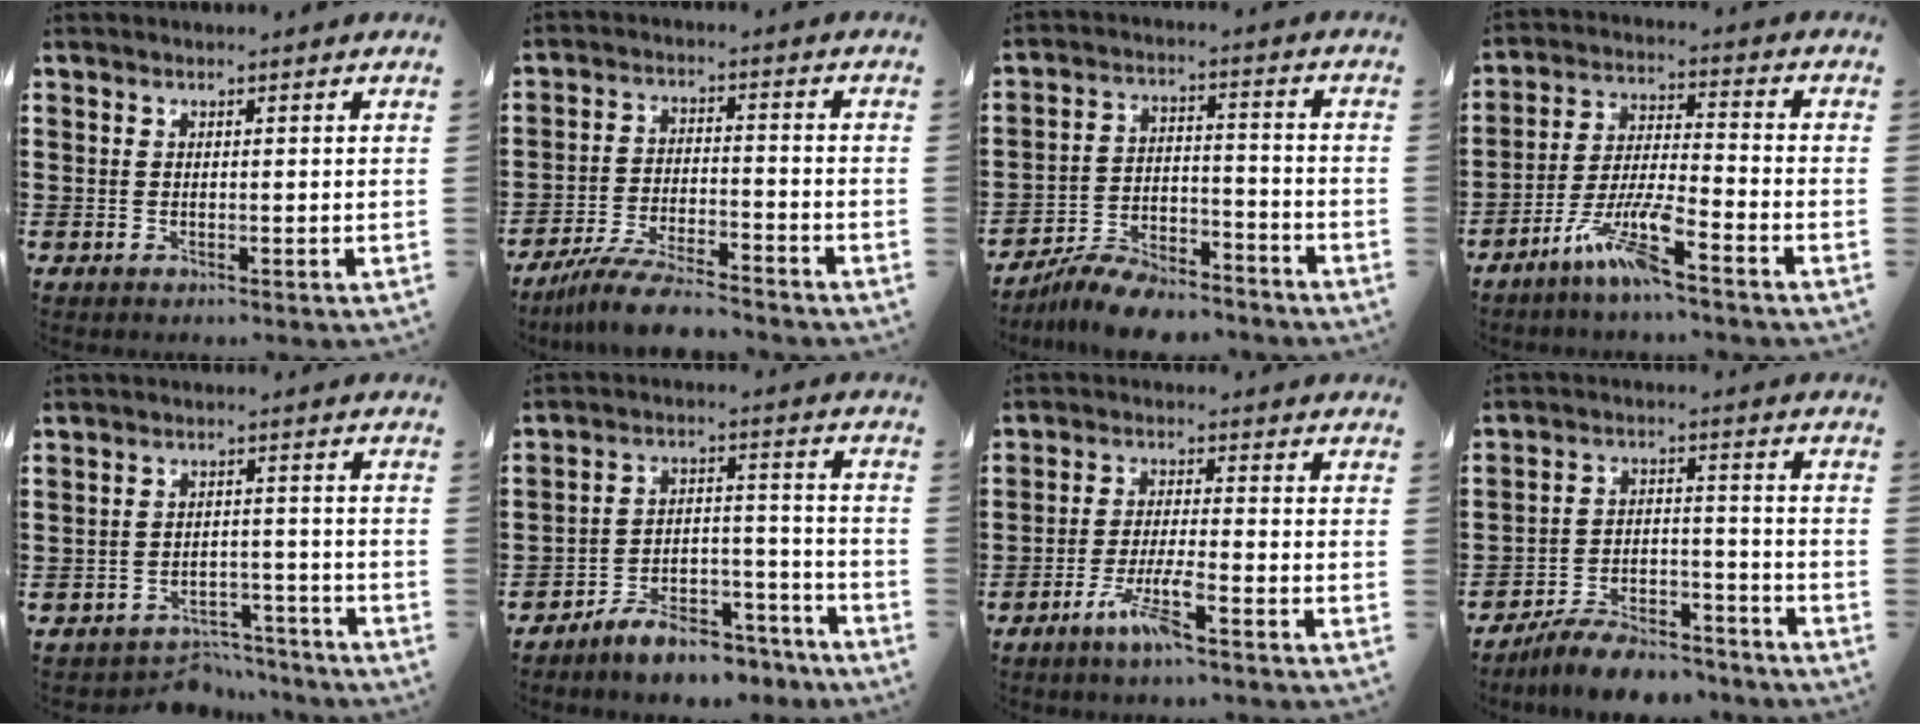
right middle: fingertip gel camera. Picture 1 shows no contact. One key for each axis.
{"total": 7.4, "fx": -6.7, "fy": 0.7, "fz": 3.1, "tx": -0.071, "ty": -0.002, "tz": -0.129}
{"total": 7.7, "fx": -7.4, "fy": 1.3, "fz": 1.9, "tx": -0.035, "ty": 0.015, "tz": -0.141}
{"total": 8.4, "fx": -6.1, "fy": 0.8, "fz": 5.7, "tx": -0.124, "ty": -0.005, "tz": -0.117}
{"total": 4.7, "fx": -4.6, "fy": 1.0, "fz": 0.1, "tx": -0.005, "ty": 0.010, "tz": -0.095}
{"total": 6.8, "fx": -6.4, "fy": 1.5, "fz": 1.7, "tx": -0.021, "ty": 0.022, "tz": -0.120}
{"total": 5.9, "fx": -3.8, "fy": 0.6, "fz": 4.5, "tx": -0.092, "ty": -0.006, "tz": -0.069}
{"total": 7.6, "fx": -7.2, "fy": 1.4, "fz": 2.0, "tx": -0.028, "ty": 0.020, "tz": -0.135}